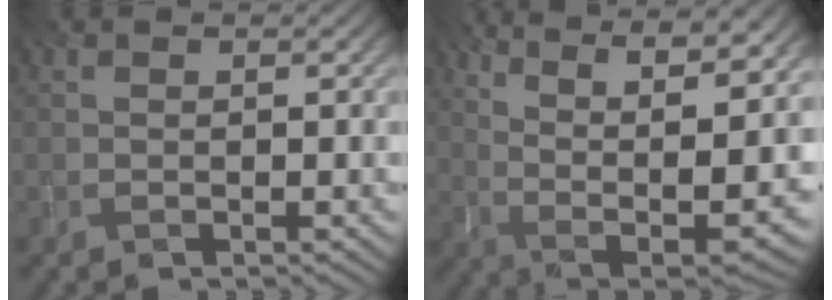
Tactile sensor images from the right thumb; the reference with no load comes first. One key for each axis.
{"total": 15.5, "fx": 5.6, "fy": 6.4, "fz": 12.9, "tx": -0.219, "ty": 0.026, "tz": 0.101}